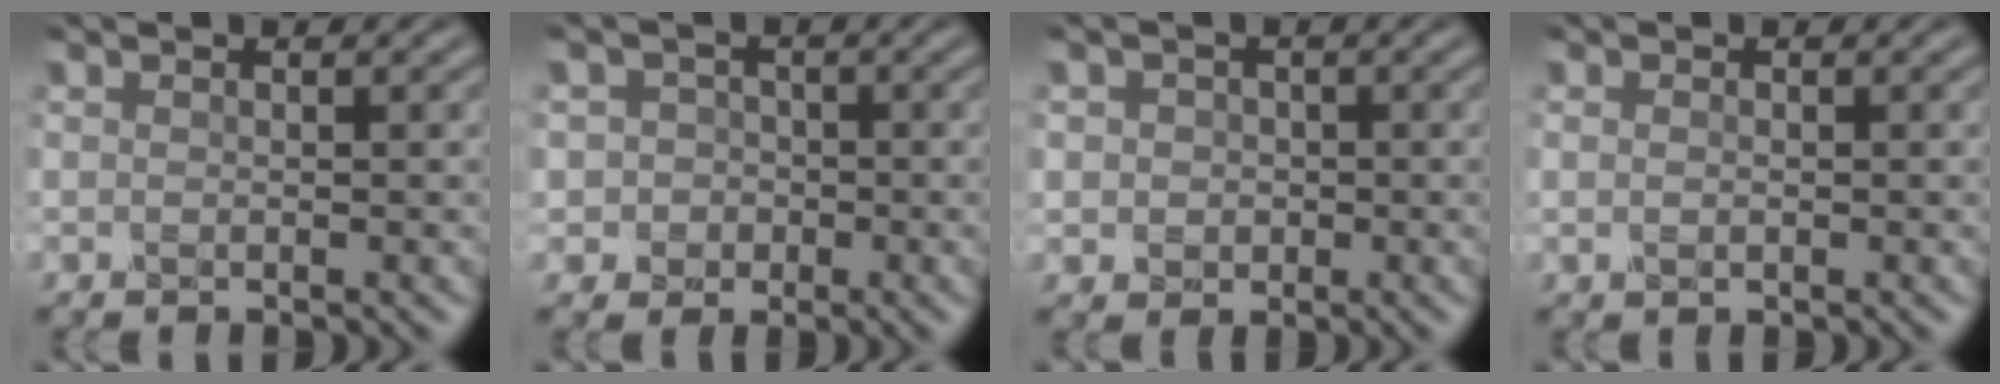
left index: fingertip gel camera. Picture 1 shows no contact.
{"total": 3.1, "force": [-0.6, 3.0, 0.5], "torque": [0.018, 0.010, -0.027]}
{"total": 2.3, "force": [0.2, 2.1, 0.9], "torque": [-0.003, 0.005, -0.003]}
{"total": 0.7, "force": [0.0, 0.5, 0.6], "torque": [-0.012, 0.000, 0.001]}